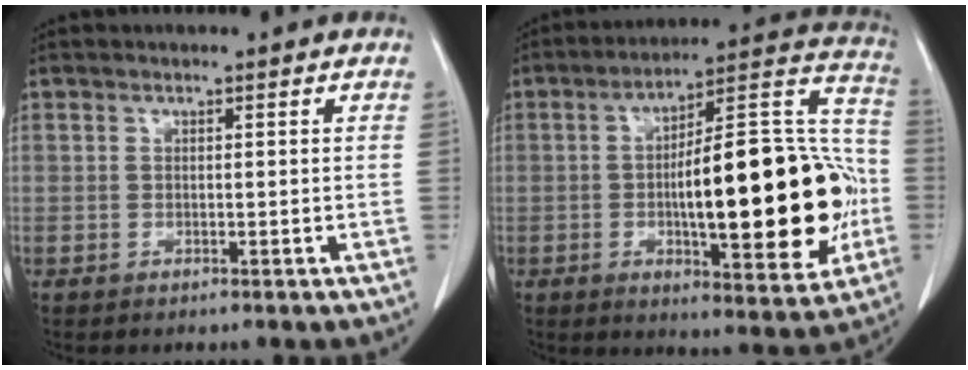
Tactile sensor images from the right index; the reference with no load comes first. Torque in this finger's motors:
{"motor_torque": [2.14, 0.00, 0.94, 0.21]}